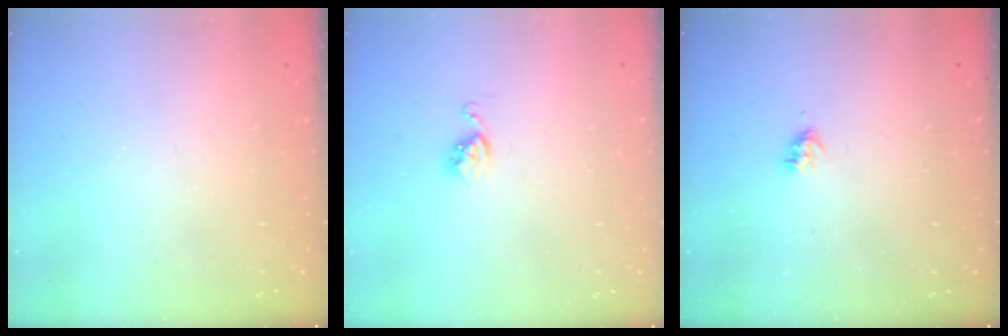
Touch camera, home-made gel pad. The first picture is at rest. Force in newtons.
{"total": 5.1, "press": 5.0, "slide": 0.5}
{"total": 3.5, "press": 3.4, "slide": 0.5}